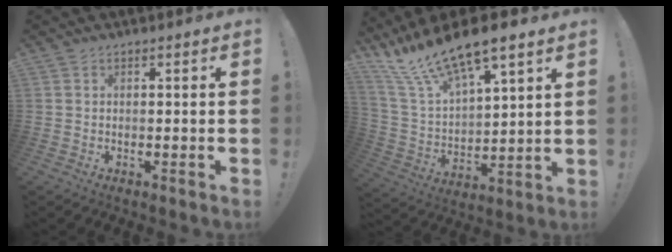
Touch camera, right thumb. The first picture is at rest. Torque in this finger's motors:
{"motor_torque": [0.63, 0.99, 0.44, 0.44, 0.29]}